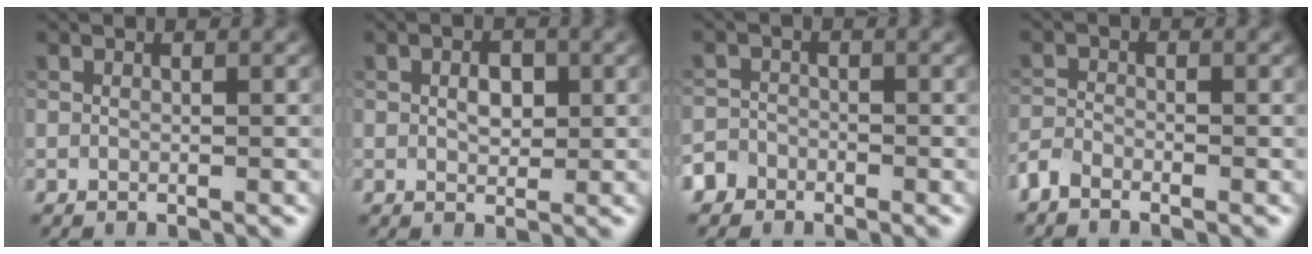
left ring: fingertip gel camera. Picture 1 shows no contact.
{"total": 1.8, "force": [0.3, 1.2, 1.4], "torque": [-0.024, 0.001, 0.004]}
{"total": 2.7, "force": [-2.1, 1.7, 0.1], "torque": [0.009, -0.001, -0.041]}
{"total": 1.8, "force": [-1.6, 0.6, 0.6], "torque": [-0.013, 0.001, -0.041]}